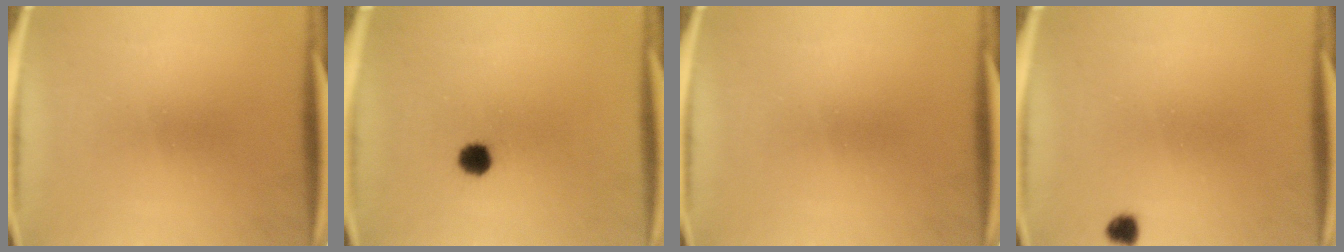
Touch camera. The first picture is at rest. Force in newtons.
{"total": 3.7}
{"total": 0.0}
{"total": 1.8}